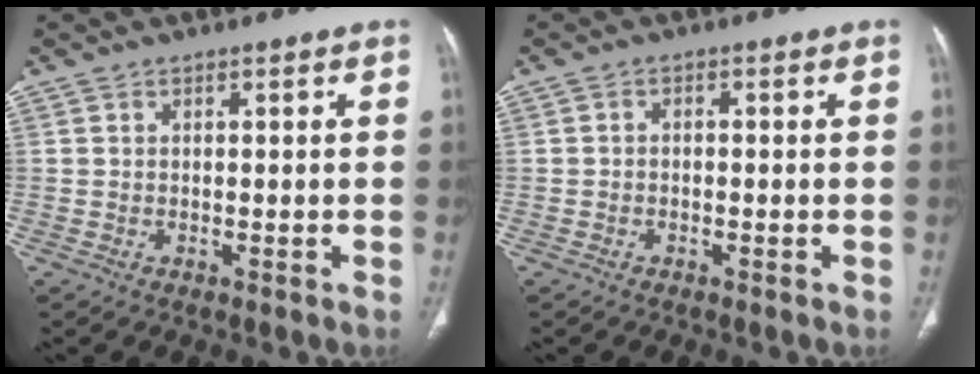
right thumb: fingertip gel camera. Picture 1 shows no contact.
{"total": 0.9, "force": [-0.3, 0.6, 0.6], "torque": [-0.005, 0.004, -0.008]}